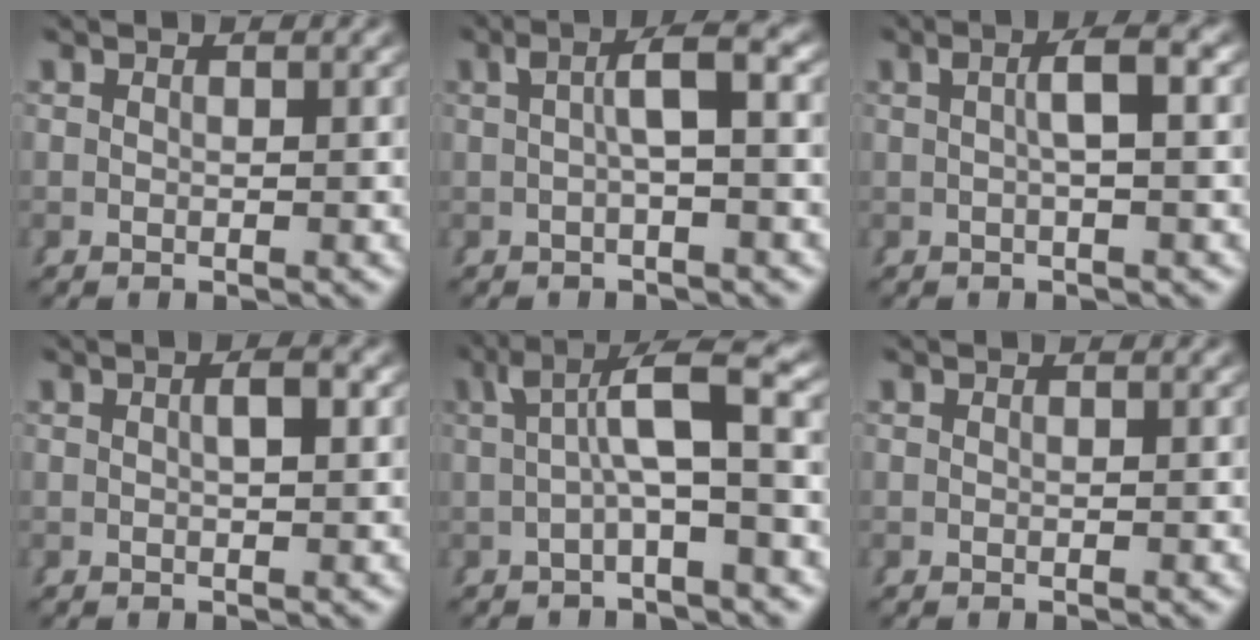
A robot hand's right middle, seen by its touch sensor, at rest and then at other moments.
{"total": 3.8, "force": [0.6, 0.2, 3.7], "torque": [-0.054, 0.015, 0.007]}
{"total": 2.9, "force": [0.4, -0.1, 2.9], "torque": [-0.040, 0.009, 0.006]}
{"total": 1.7, "force": [0.2, 0.1, 1.7], "torque": [-0.016, 0.004, 0.003]}
{"total": 6.1, "force": [1.1, 1.3, 5.8], "torque": [-0.080, 0.022, 0.013]}
{"total": 0.0}